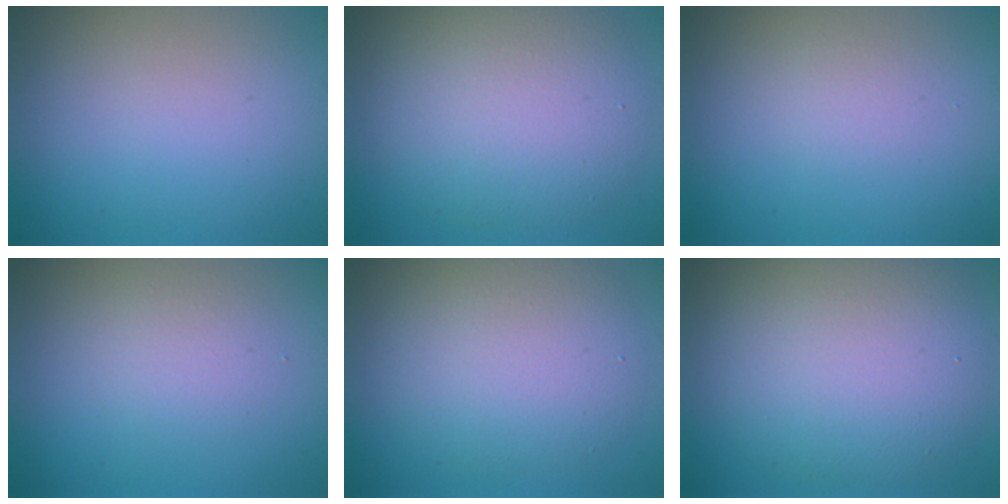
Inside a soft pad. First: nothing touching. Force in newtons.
{"total": 7.5, "press": 7.5, "slide": 0.2}
{"total": 1.2, "press": 1.2, "slide": 0.0}
{"total": 5.3, "press": 5.2, "slide": 0.2}
{"total": 6.0, "press": 6.0, "slide": 0.2}
{"total": 8.4, "press": 8.4, "slide": 0.7}